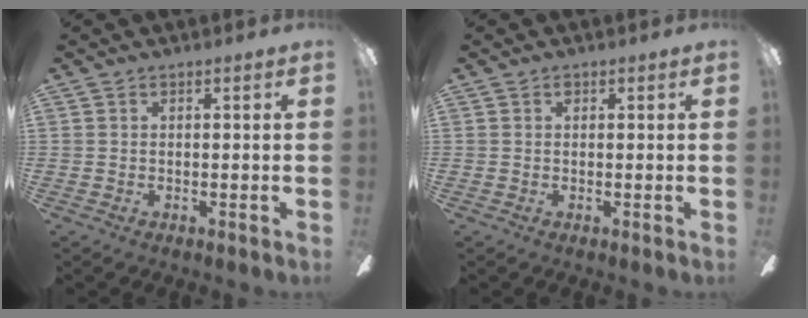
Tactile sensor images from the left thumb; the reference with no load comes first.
{"total": 0.5, "force": [0.3, 0.4, 0.3], "torque": [-0.006, 0.004, 0.004]}